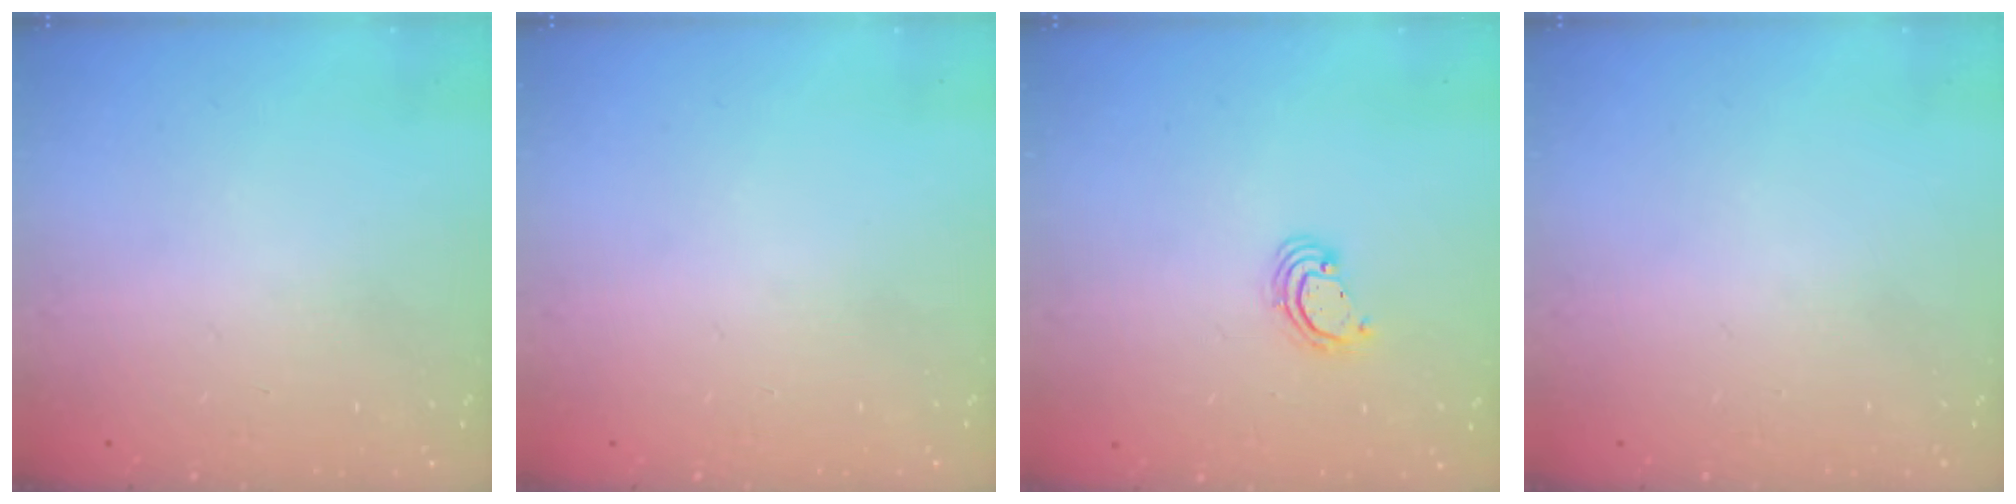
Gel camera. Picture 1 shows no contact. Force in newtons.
{"total": 0.0}
{"total": 2.8, "press": 2.8, "slide": 0.2}
{"total": 0.0}